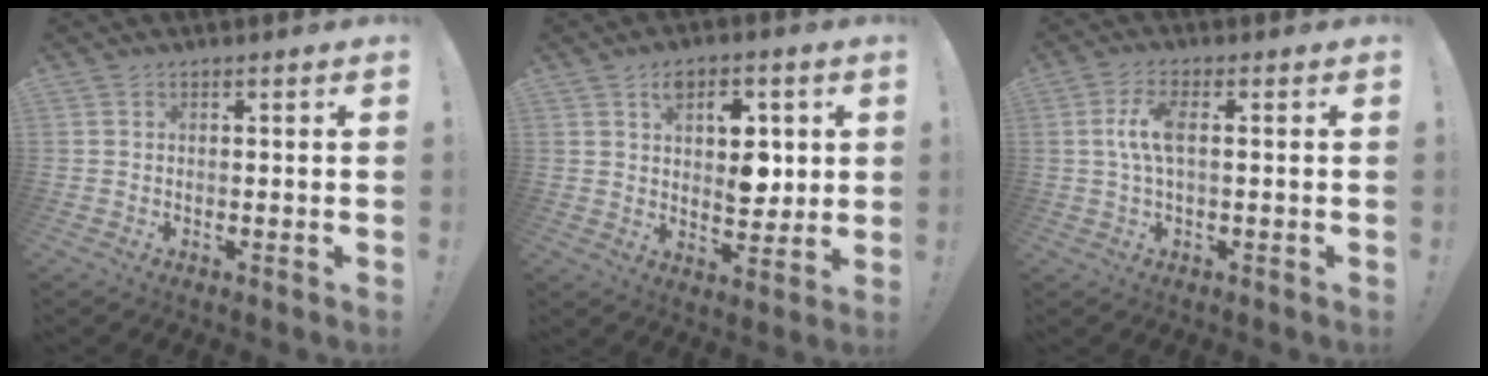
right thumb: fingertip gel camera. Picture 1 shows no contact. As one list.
[{"total": 10.5, "force": [3.6, 7.0, 6.9], "torque": [-0.078, -0.014, 0.064]}, {"total": 7.2, "force": [0.4, 2.6, 6.7], "torque": [-0.131, 0.001, 0.006]}]